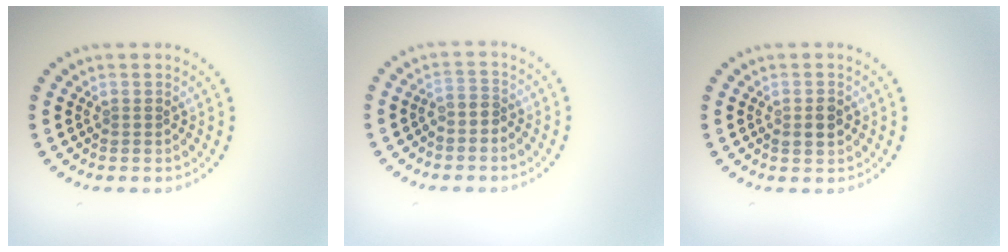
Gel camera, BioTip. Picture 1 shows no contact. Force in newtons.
{"total": 1.2, "press": 0.8, "slide": 0.9}
{"total": 1.7, "press": 1.7, "slide": 0.1}